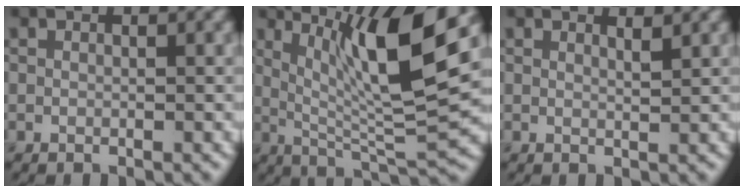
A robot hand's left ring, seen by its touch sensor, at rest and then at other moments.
{"total": 10.8, "force": [3.9, 2.1, 9.8], "torque": [-0.154, -0.012, 0.073]}
{"total": 1.2, "force": [0.9, 0.3, 0.8], "torque": [-0.003, 0.002, 0.013]}